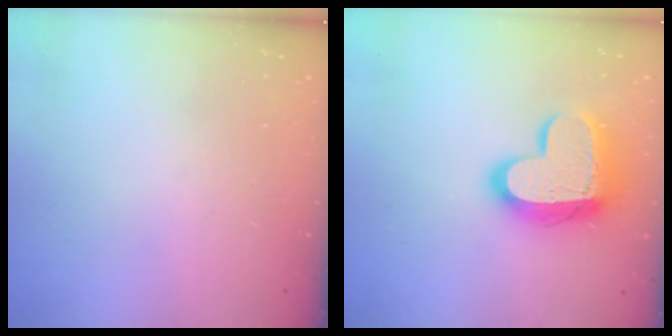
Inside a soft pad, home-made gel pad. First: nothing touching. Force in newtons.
{"total": 15.7, "press": 15.7, "slide": 1.2}